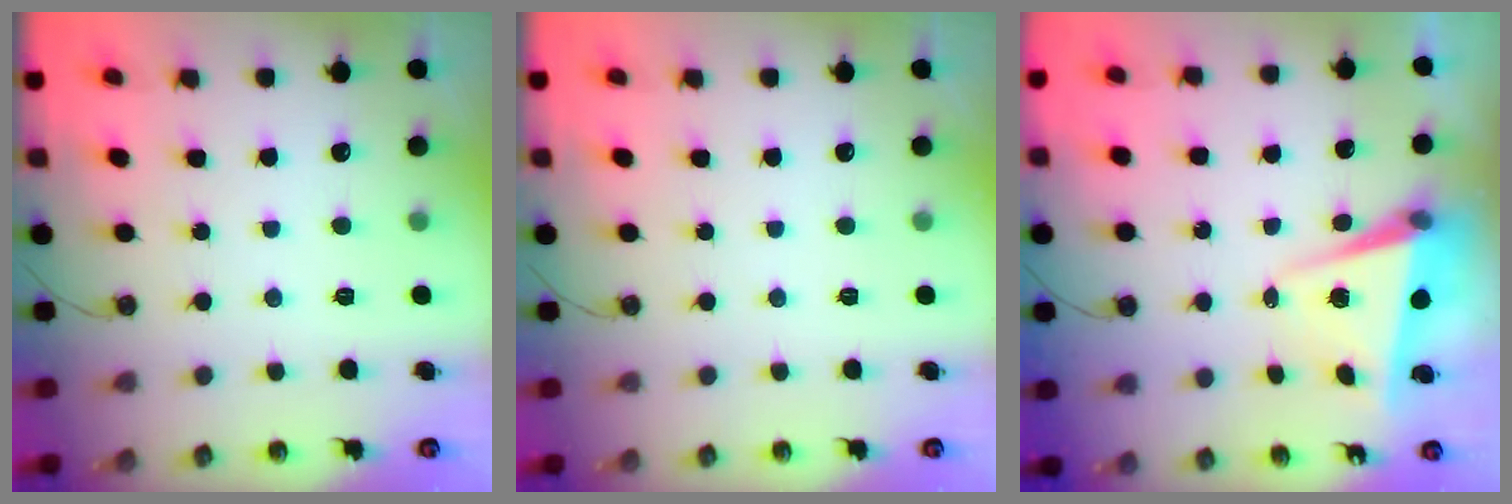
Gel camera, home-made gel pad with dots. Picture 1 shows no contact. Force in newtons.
{"total": 0.0}
{"total": 5.3, "press": 5.2, "slide": 1.1}